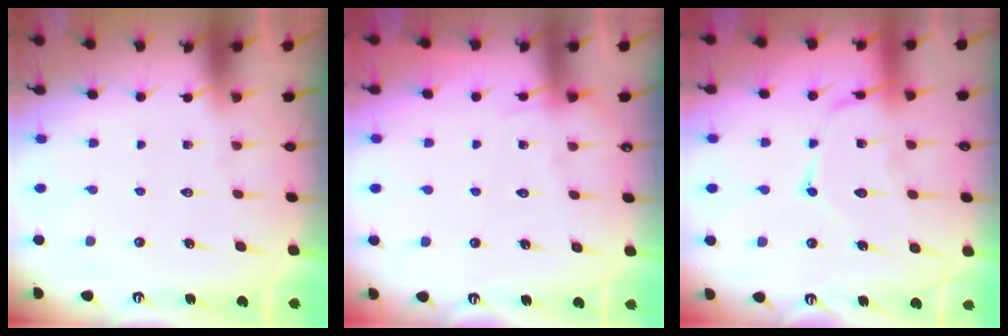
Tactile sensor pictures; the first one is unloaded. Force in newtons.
{"total": 5.0, "press": 5.0, "slide": 0.6}
{"total": 14.4, "press": 14.4, "slide": 1.2}